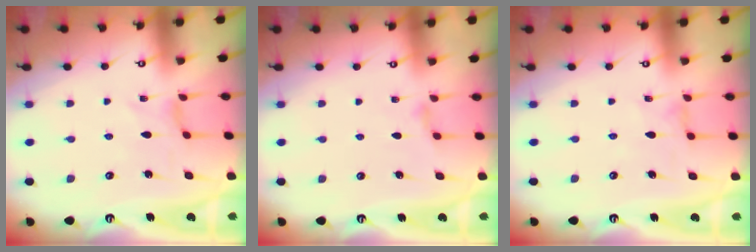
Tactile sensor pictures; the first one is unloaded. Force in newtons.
{"total": 2.9, "press": 2.8, "slide": 0.5}
{"total": 1.4, "press": 1.4, "slide": 0.2}